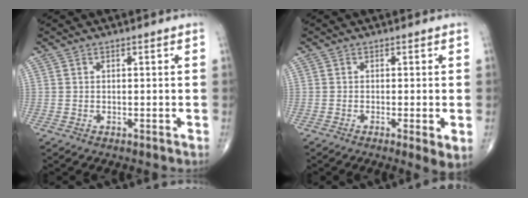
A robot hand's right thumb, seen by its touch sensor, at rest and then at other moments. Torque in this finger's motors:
{"motor_torque": [0.05, 0.27, -0.14, -0.28, 0.00]}